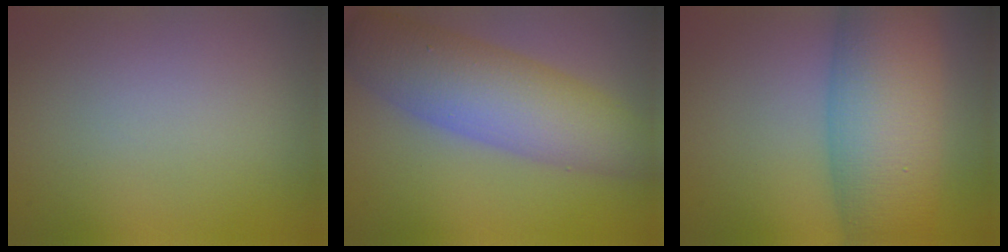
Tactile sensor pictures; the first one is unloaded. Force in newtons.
{"total": 8.1, "press": 8.1, "slide": 0.3}
{"total": 11.2, "press": 11.2, "slide": 0.4}